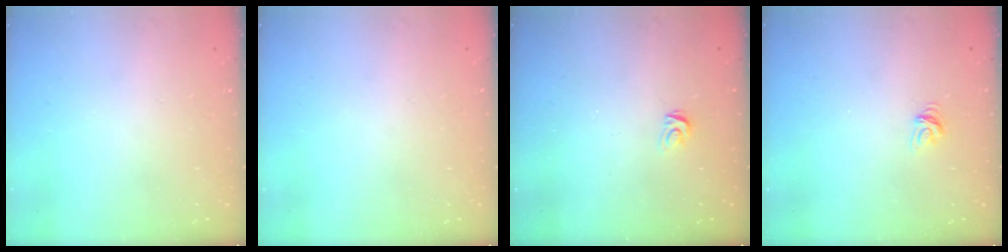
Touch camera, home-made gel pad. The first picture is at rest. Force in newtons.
{"total": 0.0}
{"total": 3.3, "press": 3.3, "slide": 0.1}
{"total": 4.7, "press": 4.7, "slide": 0.3}